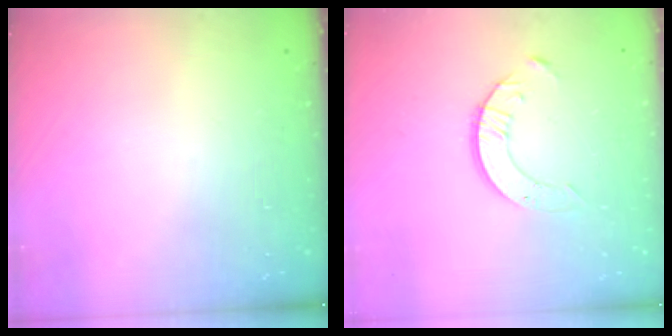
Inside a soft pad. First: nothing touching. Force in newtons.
{"total": 4.2, "press": 4.2, "slide": 0.5}